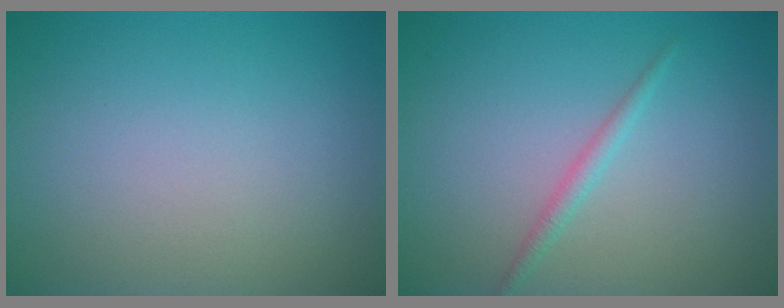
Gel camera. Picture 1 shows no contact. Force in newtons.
{"total": 1.3, "press": 1.3, "slide": 0.0}